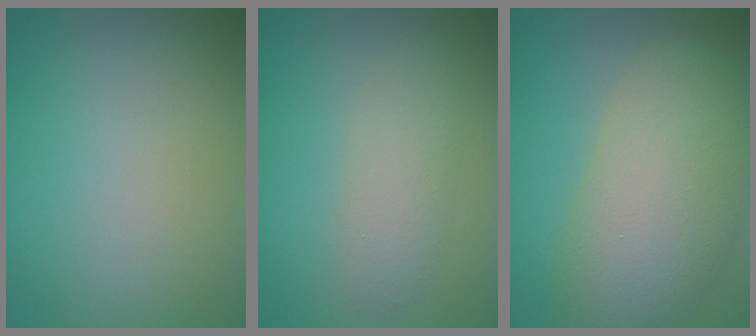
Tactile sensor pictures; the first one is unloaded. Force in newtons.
{"total": 2.8, "press": 2.8, "slide": 0.1}
{"total": 10.1, "press": 10.0, "slide": 0.4}